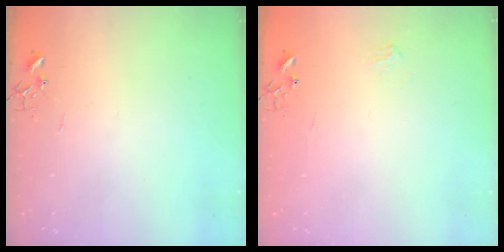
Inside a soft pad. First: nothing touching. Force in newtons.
{"total": 6.1, "press": 6.1, "slide": 0.7}